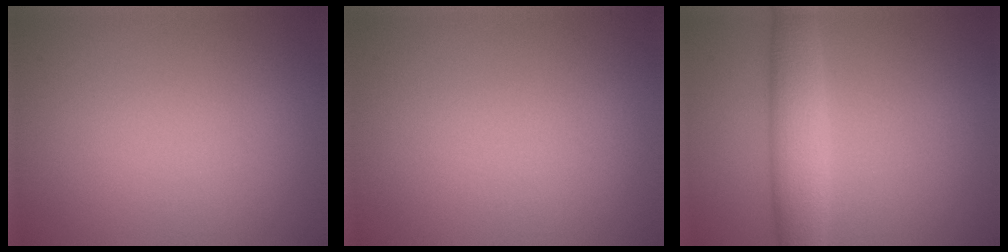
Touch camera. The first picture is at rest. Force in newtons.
{"total": 0.0}
{"total": 4.5, "press": 4.5, "slide": 0.1}